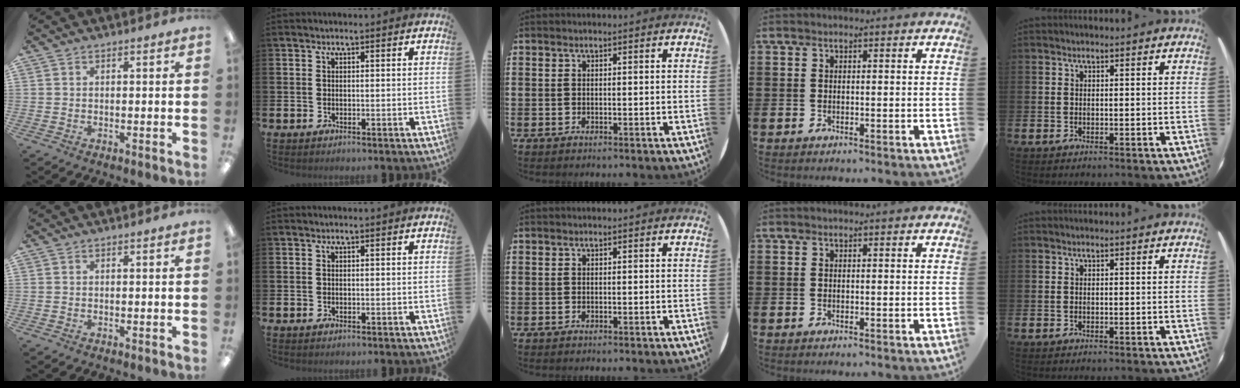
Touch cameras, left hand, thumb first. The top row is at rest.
{}